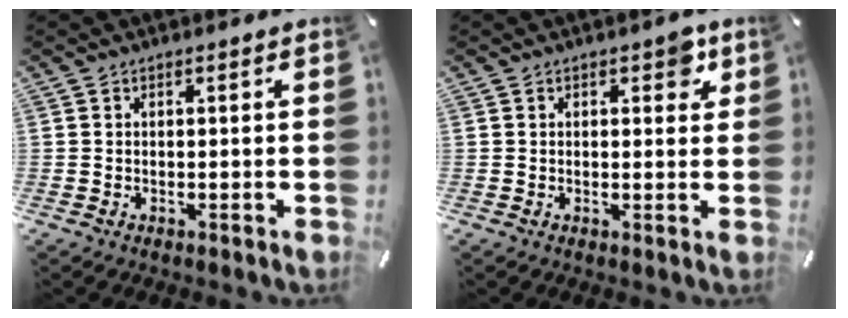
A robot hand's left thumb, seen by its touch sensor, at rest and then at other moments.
{"total": 3.6, "force": [1.6, 2.0, 2.4], "torque": [-0.014, -0.007, 0.018]}